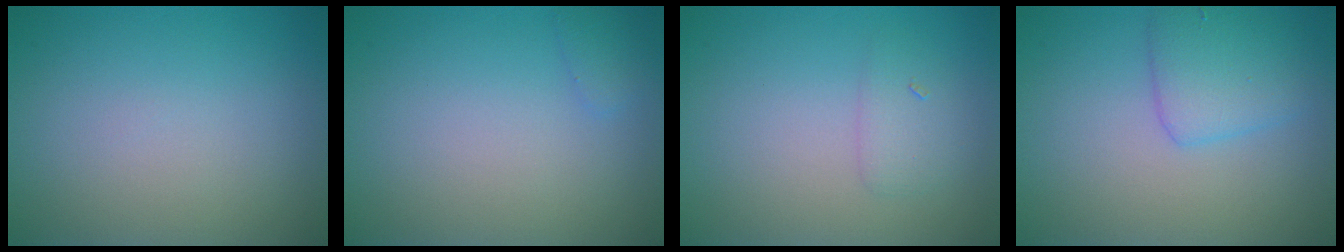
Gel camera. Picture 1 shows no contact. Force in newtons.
{"total": 0.8, "press": 0.8, "slide": 0.0}
{"total": 1.5, "press": 1.5, "slide": 0.1}
{"total": 3.1, "press": 3.1, "slide": 0.1}